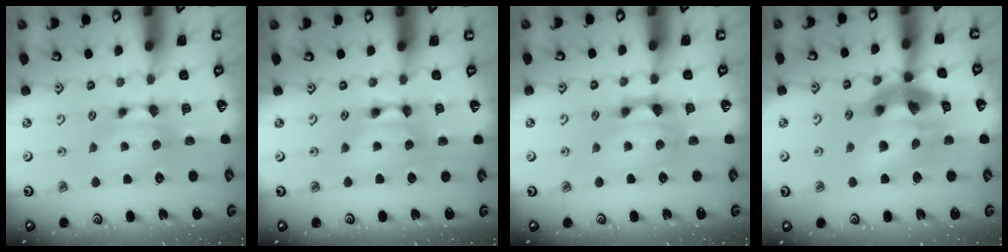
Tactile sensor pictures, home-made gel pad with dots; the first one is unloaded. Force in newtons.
{"total": 2.1, "press": 2.1, "slide": 0.0}
{"total": 1.6, "press": 0.9, "slide": 1.3}
{"total": 13.8, "press": 13.5, "slide": 2.9}